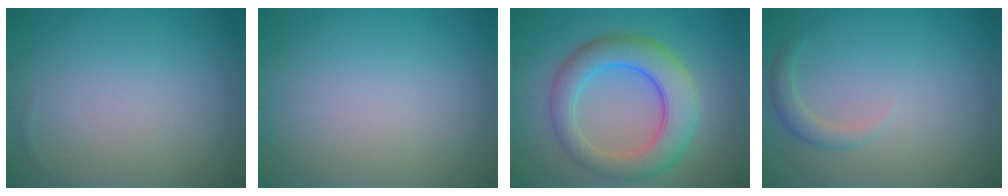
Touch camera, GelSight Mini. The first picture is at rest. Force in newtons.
{"total": 0.0}
{"total": 6.8, "press": 6.8, "slide": 0.4}
{"total": 1.5, "press": 1.5, "slide": 0.1}